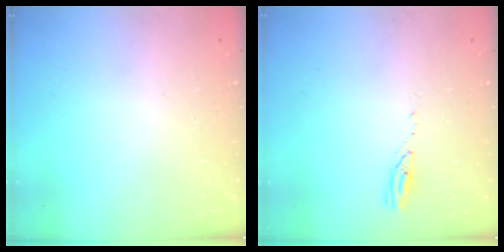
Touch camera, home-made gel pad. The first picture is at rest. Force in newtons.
{"total": 3.1, "press": 3.1, "slide": 0.3}